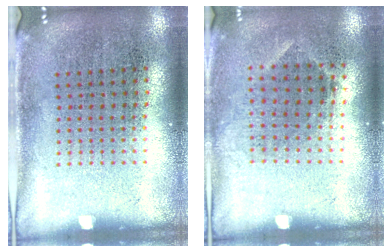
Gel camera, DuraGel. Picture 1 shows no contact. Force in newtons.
{"total": 0.8, "press": 0.7, "slide": 0.5}